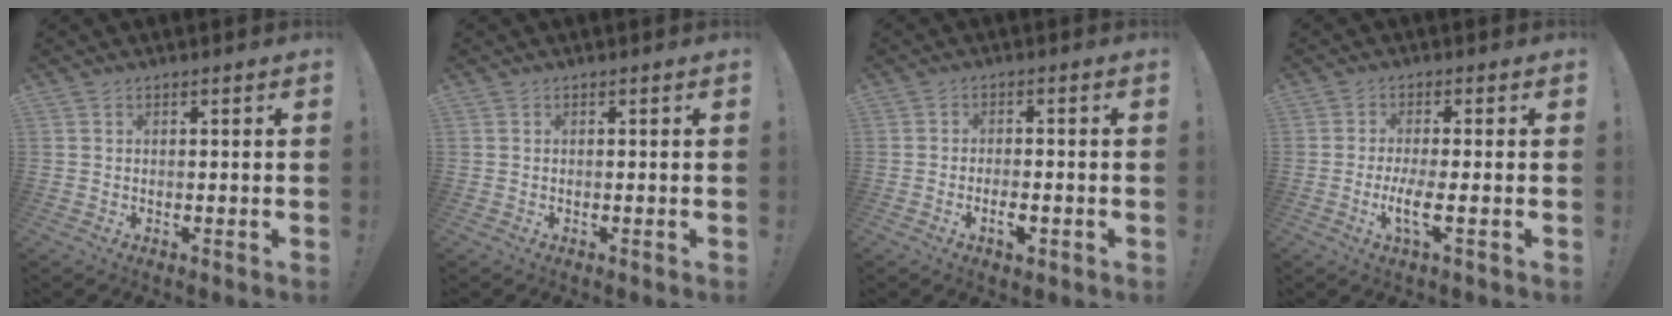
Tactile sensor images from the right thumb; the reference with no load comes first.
{"total": 0.0}
{"total": 3.7, "force": [-1.6, 1.4, 3.0], "torque": [-0.043, -0.001, -0.027]}
{"total": 6.5, "force": [-1.4, 0.6, 6.3], "torque": [-0.130, -0.017, -0.028]}